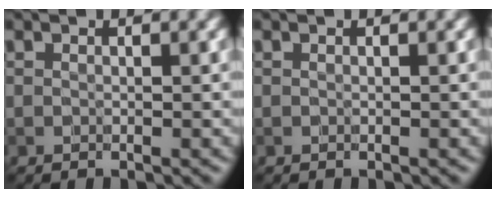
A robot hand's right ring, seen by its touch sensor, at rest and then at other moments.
{"total": 0.0}